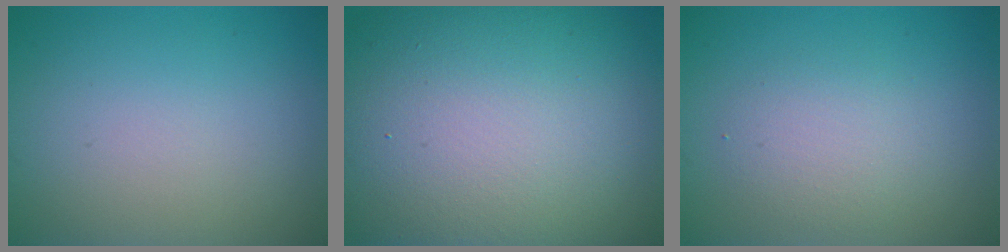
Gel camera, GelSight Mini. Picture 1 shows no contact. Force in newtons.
{"total": 18.9, "press": 18.9, "slide": 0.9}
{"total": 2.6, "press": 2.6, "slide": 0.2}